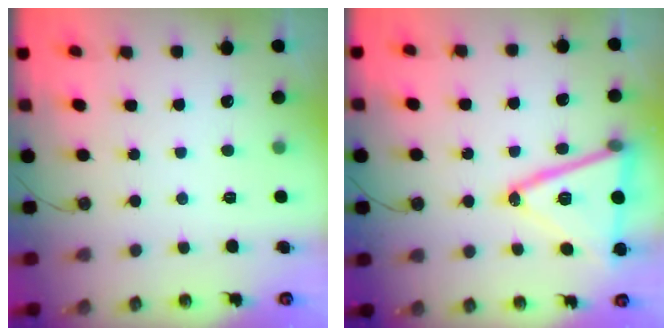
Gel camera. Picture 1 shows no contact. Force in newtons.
{"total": 19.6, "press": 19.3, "slide": 3.4}